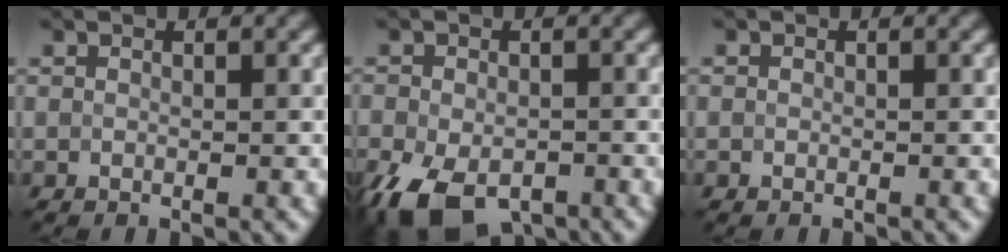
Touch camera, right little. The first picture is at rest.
{"total": 7.9, "force": [-4.9, 4.0, 4.8], "torque": [-0.098, -0.022, -0.066]}
{"total": 0.9, "force": [-0.4, 0.0, -0.7], "torque": [0.013, 0.000, 0.000]}